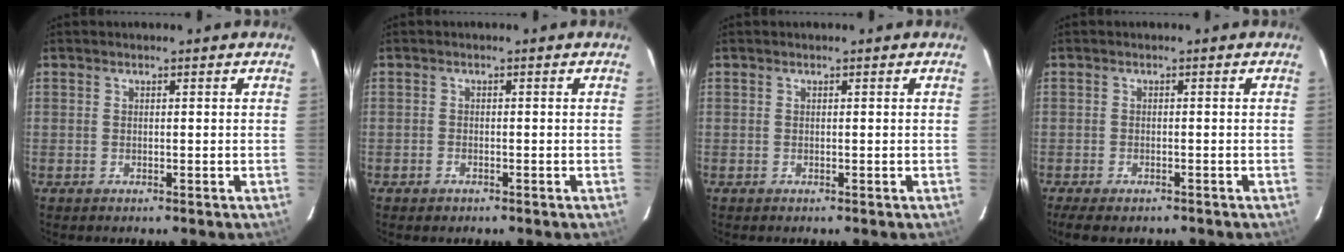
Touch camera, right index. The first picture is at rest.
{"total": 1.3, "force": [-0.9, 0.9, 0.1], "torque": [-0.004, 0.001, -0.014]}
{"total": 0.0}
{"total": 5.8, "force": [-4.6, 2.0, 2.9], "torque": [-0.070, -0.024, -0.075]}